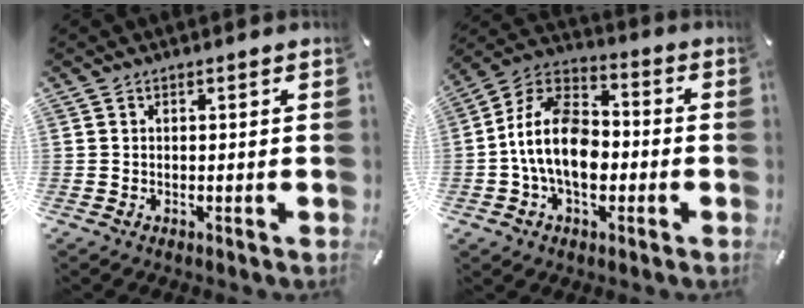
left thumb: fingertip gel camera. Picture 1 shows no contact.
{"total": 14.8, "force": [-3.3, 10.2, 10.2], "torque": [-0.214, 0.024, -0.064]}